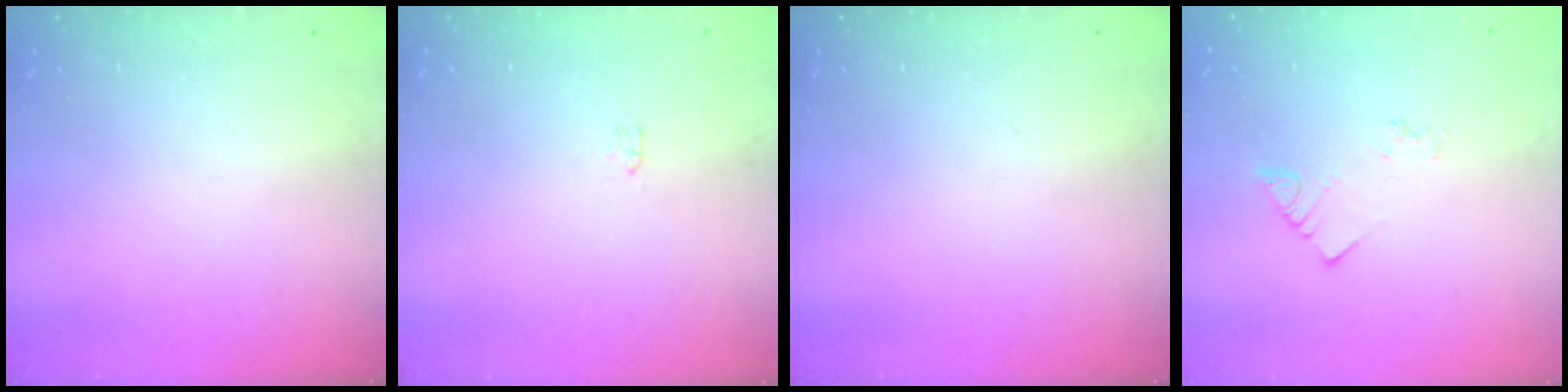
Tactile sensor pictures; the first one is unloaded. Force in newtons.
{"total": 0.0}
{"total": 0.0}
{"total": 3.2, "press": 3.1, "slide": 0.5}